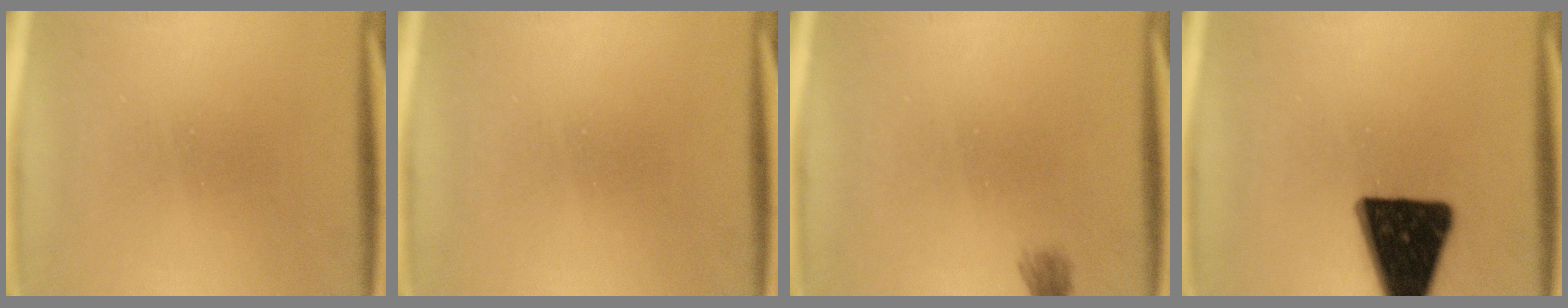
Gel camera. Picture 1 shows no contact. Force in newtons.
{"total": 0.0}
{"total": 1.9}
{"total": 18.5}